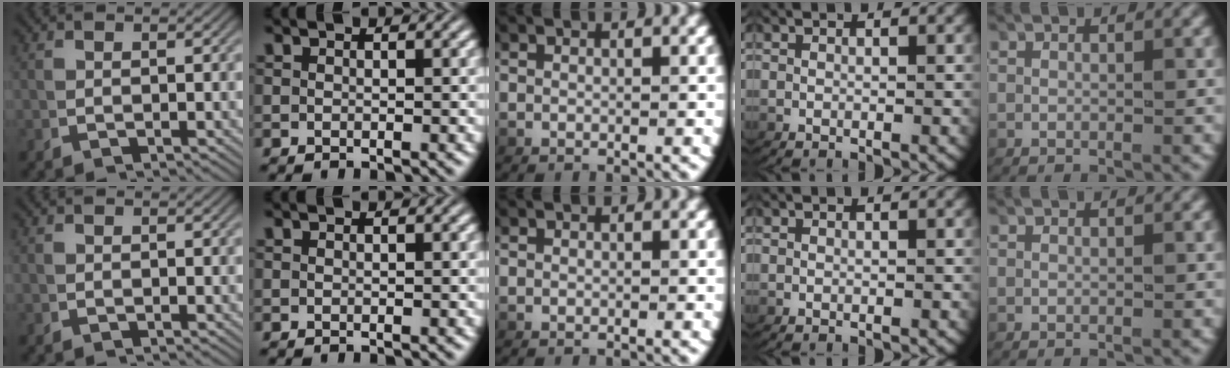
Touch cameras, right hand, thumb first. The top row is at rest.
{}